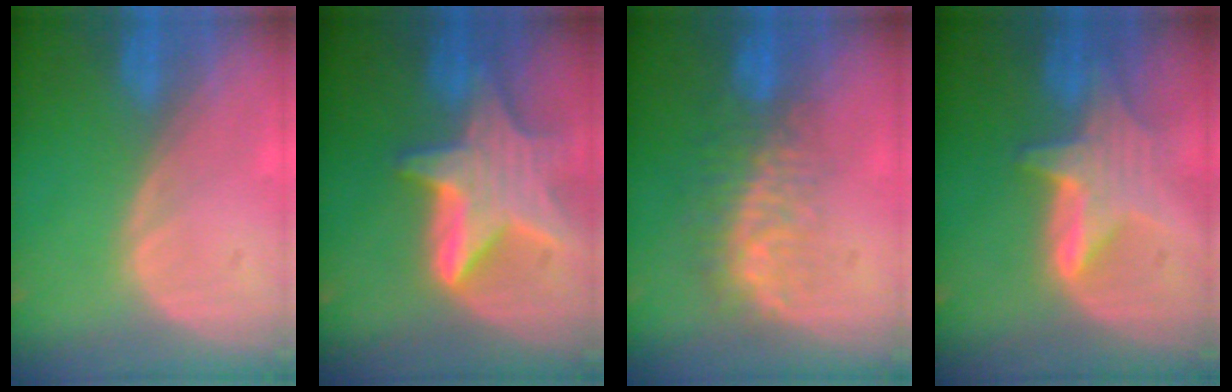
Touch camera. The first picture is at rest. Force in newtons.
{"total": 9.5, "press": 9.5, "slide": 0.6}
{"total": 8.3, "press": 6.9, "slide": 4.6}
{"total": 6.8, "press": 6.4, "slide": 2.1}